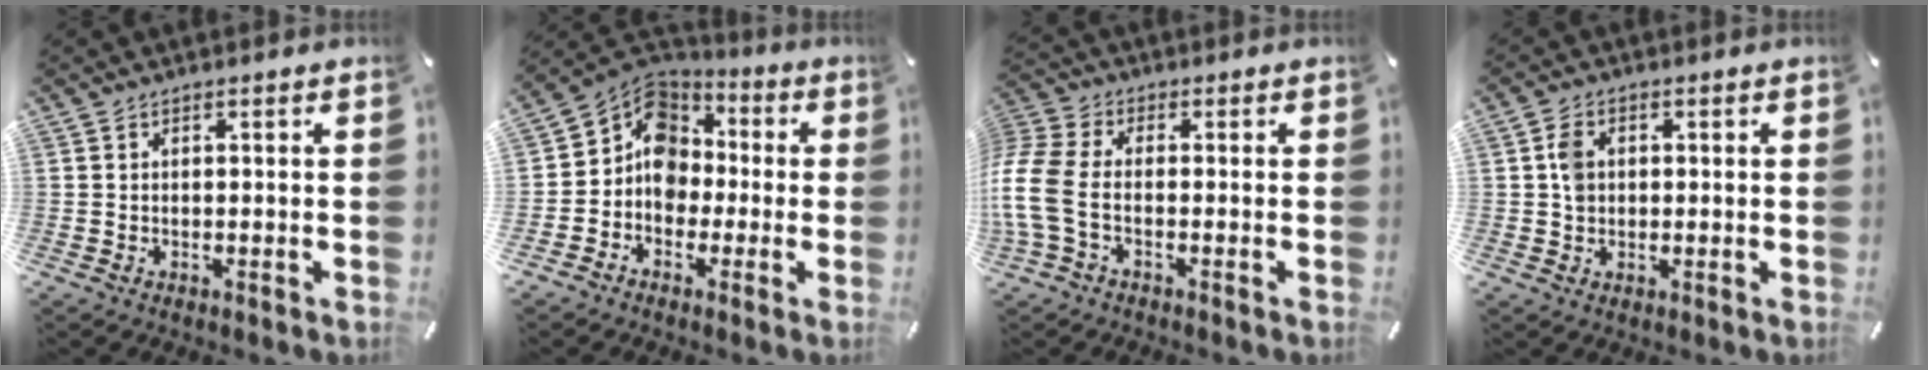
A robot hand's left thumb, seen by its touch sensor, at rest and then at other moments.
{"total": 9.7, "force": [-1.0, 9.2, 3.0], "torque": [-0.077, 0.009, -0.019]}
{"total": 9.3, "force": [-2.5, 5.7, 6.9], "torque": [-0.161, 0.002, -0.042]}
{"total": 3.9, "force": [0.4, 3.1, 2.3], "torque": [-0.031, 0.003, 0.003]}